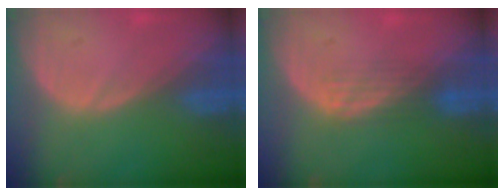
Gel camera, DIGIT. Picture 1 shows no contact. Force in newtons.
{"total": 2.7, "press": 2.6, "slide": 0.8}